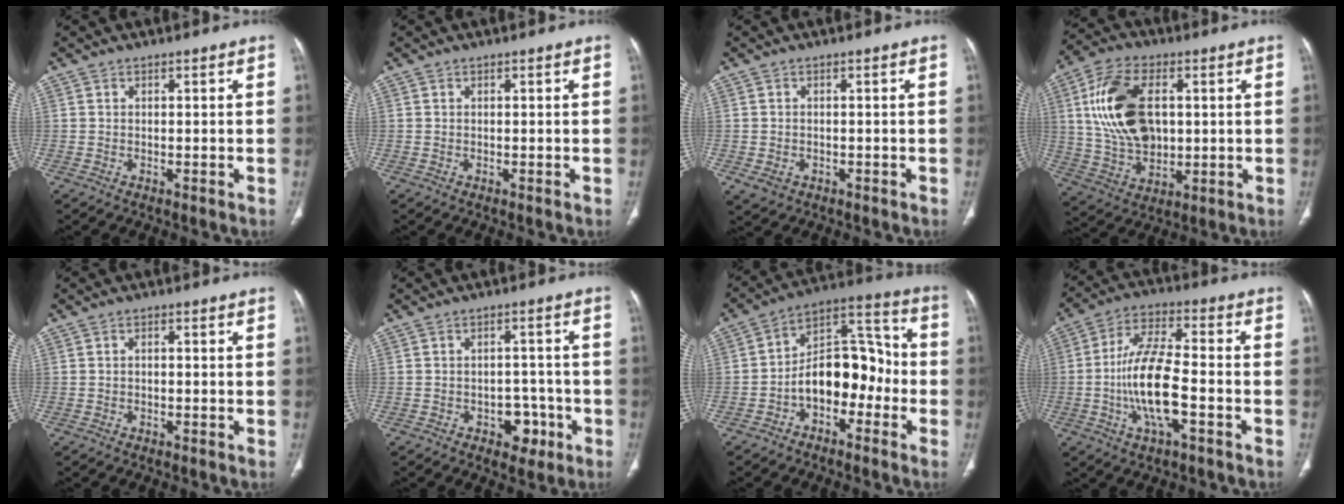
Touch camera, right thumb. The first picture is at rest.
{"total": 0.0}
{"total": 2.6, "force": [-0.8, 2.2, 1.2], "torque": [-0.022, 0.003, -0.003]}
{"total": 16.9, "force": [3.2, 10.3, 13.0], "torque": [-0.234, -0.006, 0.064]}
{"total": 0.9, "force": [-0.1, 0.7, 0.6], "torque": [-0.009, 0.003, -0.002]}
{"total": 5.7, "force": [-2.5, 4.0, 3.1], "torque": [-0.012, 0.025, -0.027]}
{"total": 13.9, "force": [-3.8, 8.8, 10.1], "torque": [-0.120, 0.067, -0.069]}
{"total": 13.8, "force": [-3.3, 5.0, 12.5], "torque": [-0.247, 0.023, -0.064]}